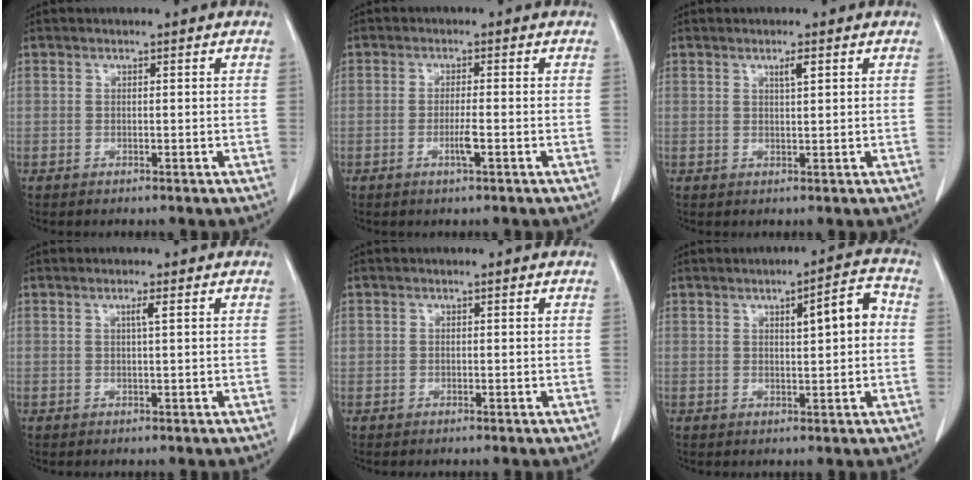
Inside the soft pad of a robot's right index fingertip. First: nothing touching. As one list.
[{"total": 2.6, "force": [-1.0, 0.0, 2.4], "torque": [-0.047, -0.004, -0.018]}, {"total": 1.7, "force": [0.9, 0.1, 1.4], "torque": [-0.027, -0.003, 0.015]}, {"total": 1.3, "force": [0.5, -0.2, 1.2], "torque": [-0.023, 0.000, 0.008]}, {"total": 0.6, "force": [0.1, 0.5, 0.1], "torque": [0.004, 0.007, 0.001]}, {"total": 5.9, "force": [1.0, 1.1, 5.7], "torque": [-0.083, 0.017, 0.013]}]